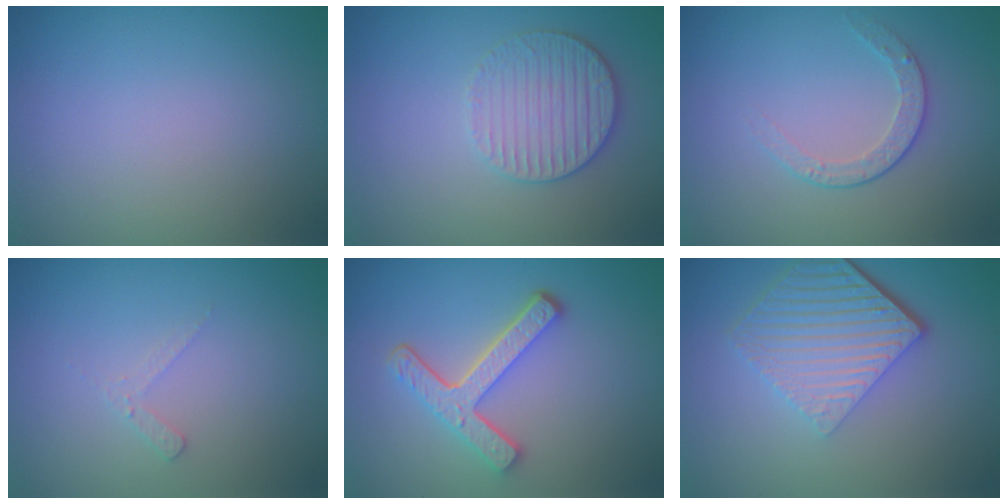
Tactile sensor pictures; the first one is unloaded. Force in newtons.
{"total": 3.4, "press": 3.2, "slide": 1.1}
{"total": 2.1, "press": 1.4, "slide": 1.5}
{"total": 1.2, "press": 1.1, "slide": 0.3}
{"total": 4.5, "press": 3.4, "slide": 2.9}
{"total": 6.7, "press": 4.4, "slide": 5.1}